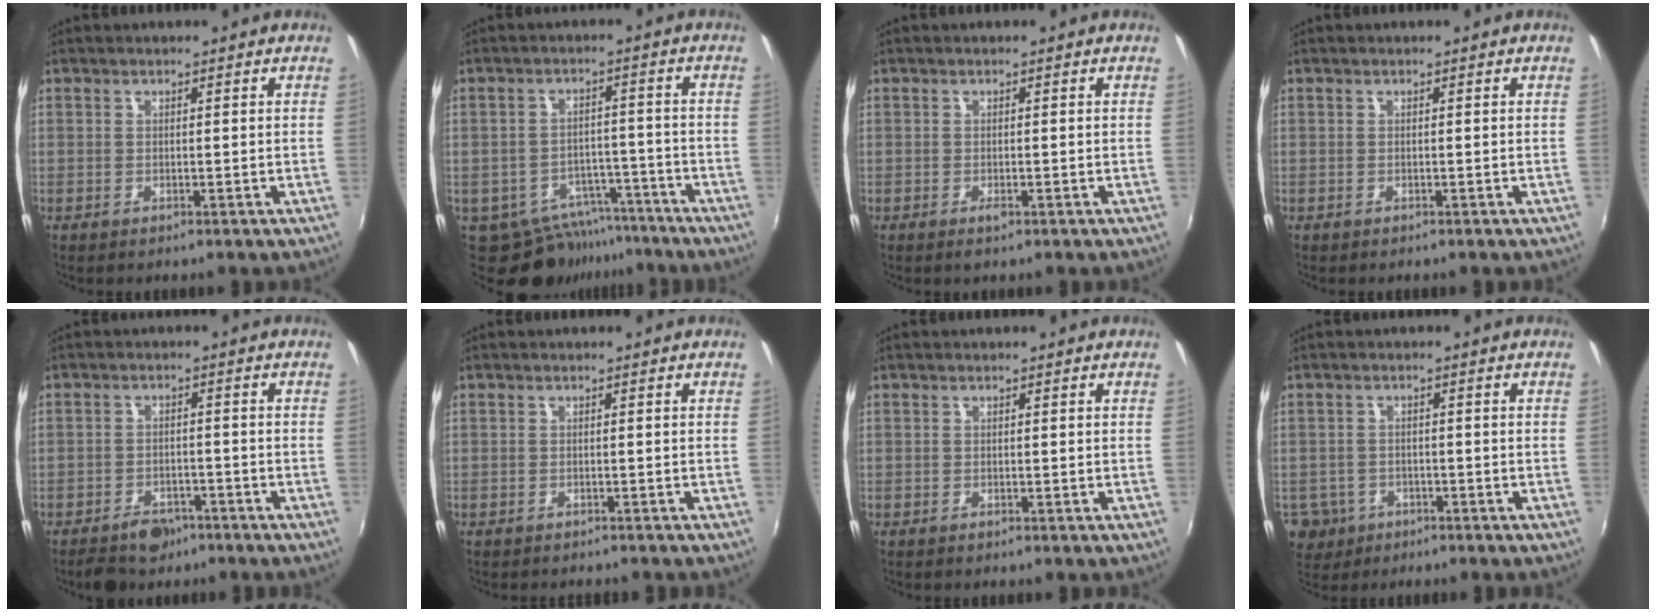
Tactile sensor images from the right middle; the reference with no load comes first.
{"total": 11.3, "force": [-9.3, 5.8, 2.8], "torque": [-0.058, 0.009, -0.122]}
{"total": 1.1, "force": [-0.7, 0.4, 0.7], "torque": [-0.012, -0.003, -0.012]}
{"total": 0.0}
{"total": 6.4, "force": [-5.0, 3.4, 2.3], "torque": [-0.065, 0.004, -0.070]}
{"total": 1.9, "force": [-1.8, 0.5, 0.4], "torque": [-0.016, -0.012, -0.026]}
{"total": 0.0}
{"total": 5.5, "force": [-2.5, 4.8, 1.3], "torque": [-0.041, 0.000, -0.036]}